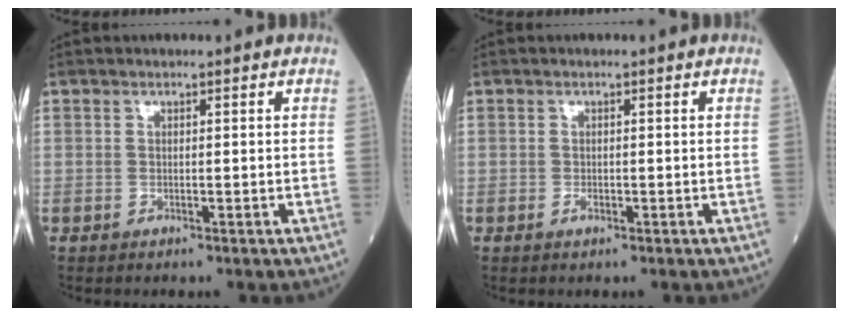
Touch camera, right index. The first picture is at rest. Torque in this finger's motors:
{"motor_torque": [0.15, 0.08, 0.03, 0.00]}